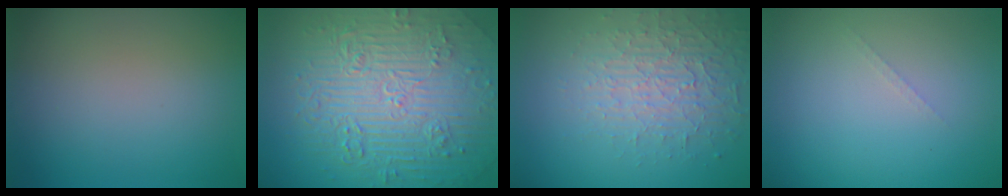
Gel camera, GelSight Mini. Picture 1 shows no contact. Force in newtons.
{"total": 11.2, "press": 7.4, "slide": 8.4}
{"total": 3.7, "press": 3.4, "slide": 1.3}
{"total": 0.6, "press": 0.6, "slide": 0.1}